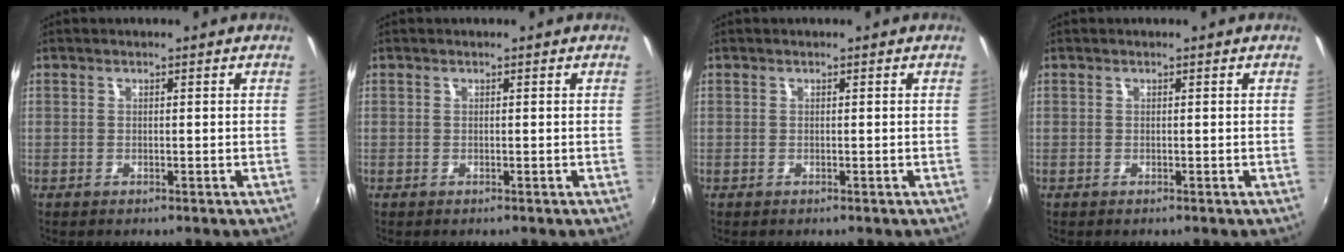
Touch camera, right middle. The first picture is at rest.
{"total": 0.0}
{"total": 0.0}
{"total": 0.0}